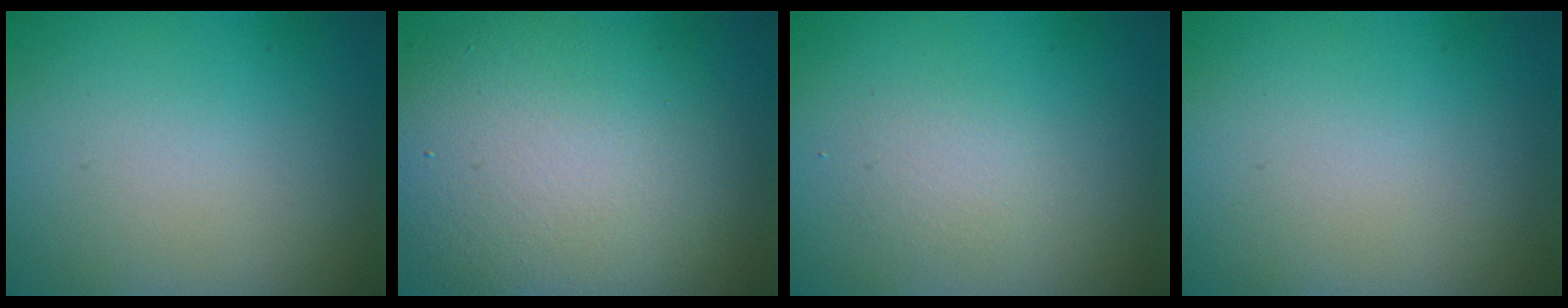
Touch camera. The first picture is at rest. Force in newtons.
{"total": 8.7, "press": 8.7, "slide": 0.7}
{"total": 1.3, "press": 1.3, "slide": 0.0}
{"total": 0.0}